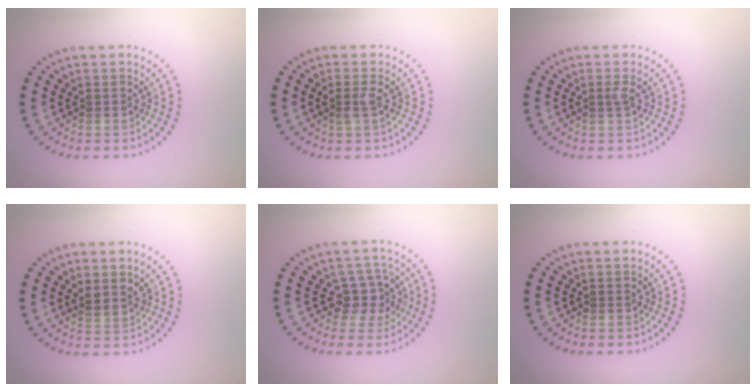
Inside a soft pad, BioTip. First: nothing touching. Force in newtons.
{"total": 1.1, "press": 1.0, "slide": 0.4}
{"total": 0.8, "press": 0.6, "slide": 0.5}
{"total": 1.5, "press": 1.1, "slide": 1.0}
{"total": 2.9, "press": 2.4, "slide": 1.7}
{"total": 0.0}